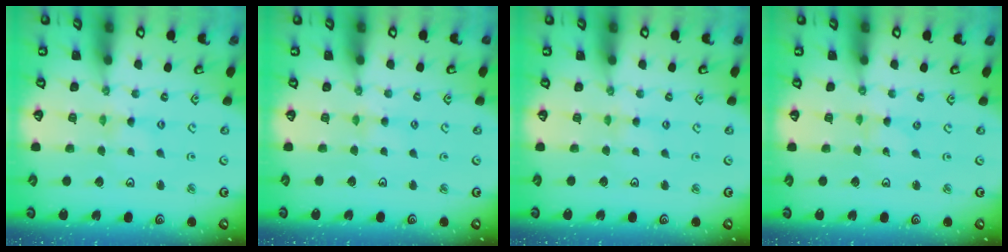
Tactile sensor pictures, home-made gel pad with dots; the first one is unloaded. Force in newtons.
{"total": 3.0, "press": 2.9, "slide": 0.5}
{"total": 2.5, "press": 2.5, "slide": 0.3}
{"total": 0.0}